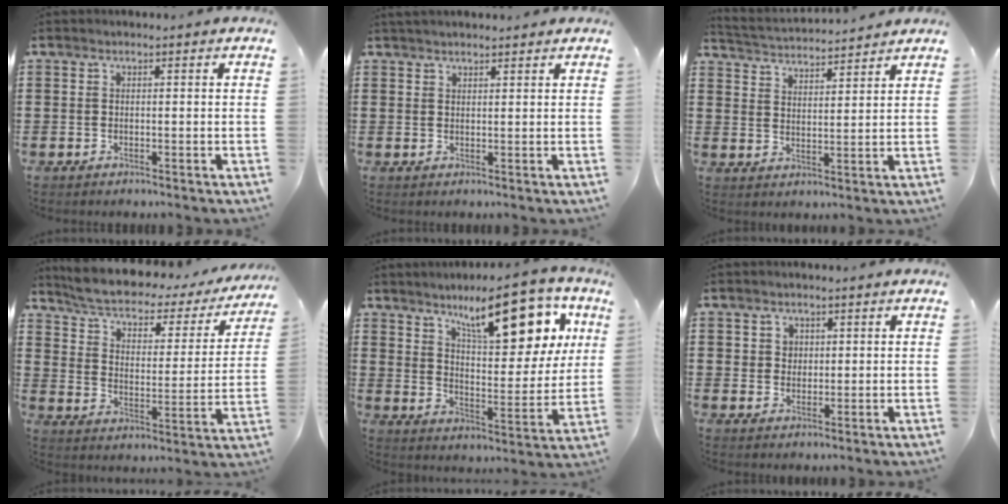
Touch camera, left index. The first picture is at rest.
{"total": 1.7, "force": [1.6, 0.3, 0.4], "torque": [-0.010, 0.002, 0.032]}
{"total": 3.0, "force": [3.0, -0.2, -0.2], "torque": [-0.013, -0.022, 0.048]}
{"total": 4.7, "force": [3.6, 1.5, 2.5], "torque": [-0.069, -0.025, 0.055]}
{"total": 15.2, "force": [9.3, 4.8, 11.1], "torque": [-0.178, -0.036, 0.151]}
{"total": 2.2, "force": [1.0, 1.9, 0.2], "torque": [-0.011, 0.007, 0.019]}